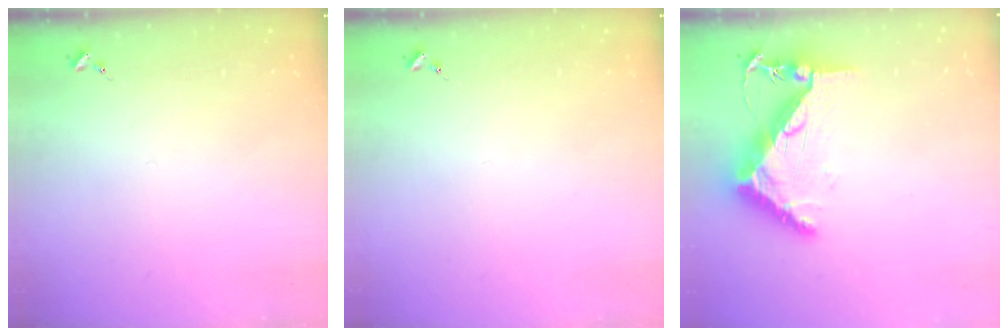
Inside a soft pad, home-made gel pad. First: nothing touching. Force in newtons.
{"total": 0.0}
{"total": 9.0, "press": 8.9, "slide": 0.6}